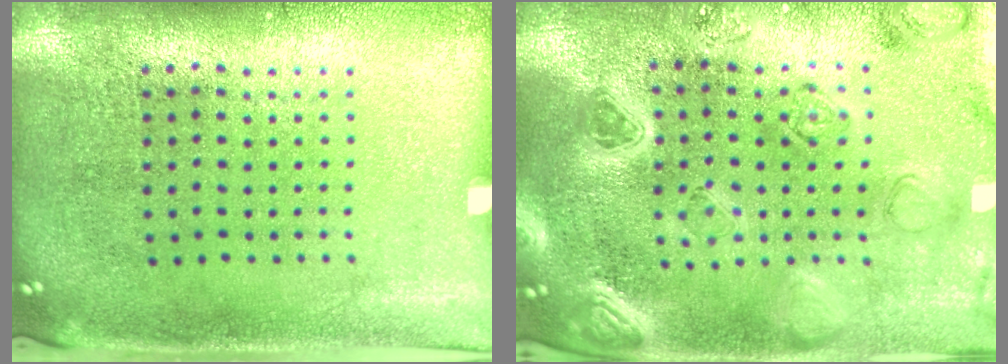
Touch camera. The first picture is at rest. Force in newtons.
{"total": 2.2, "press": 2.2, "slide": 0.2}